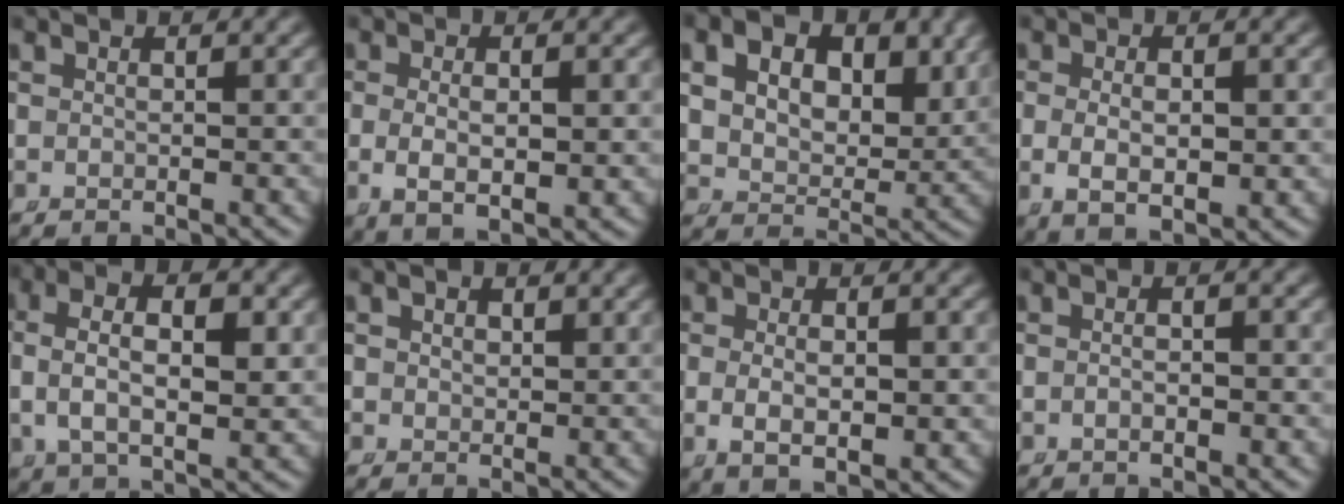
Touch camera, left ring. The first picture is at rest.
{"total": 3.8, "force": [-0.4, 1.8, 3.3], "torque": [-0.067, -0.018, 0.008]}
{"total": 7.3, "force": [2.9, 5.2, 4.3], "torque": [-0.089, -0.026, 0.052]}
{"total": 3.9, "force": [-0.5, 2.0, 3.3], "torque": [-0.068, -0.019, 0.007]}
{"total": 6.6, "force": [1.1, 3.6, 5.5], "torque": [-0.100, 0.002, 0.019]}
{"total": 1.8, "force": [0.6, 1.6, 0.6], "torque": [-0.013, -0.007, 0.015]}
{"total": 3.4, "force": [-0.4, 1.6, 3.0], "torque": [-0.061, -0.018, 0.008]}
{"total": 1.3, "force": [-0.8, 0.4, 0.9], "torque": [-0.017, 0.000, -0.016]}